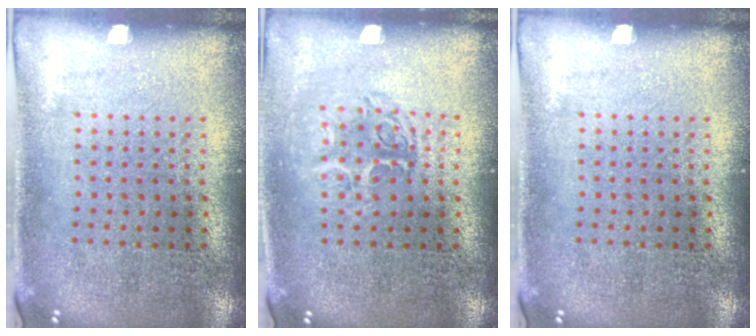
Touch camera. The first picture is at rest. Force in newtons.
{"total": 1.2, "press": 1.1, "slide": 0.6}
{"total": 0.0}